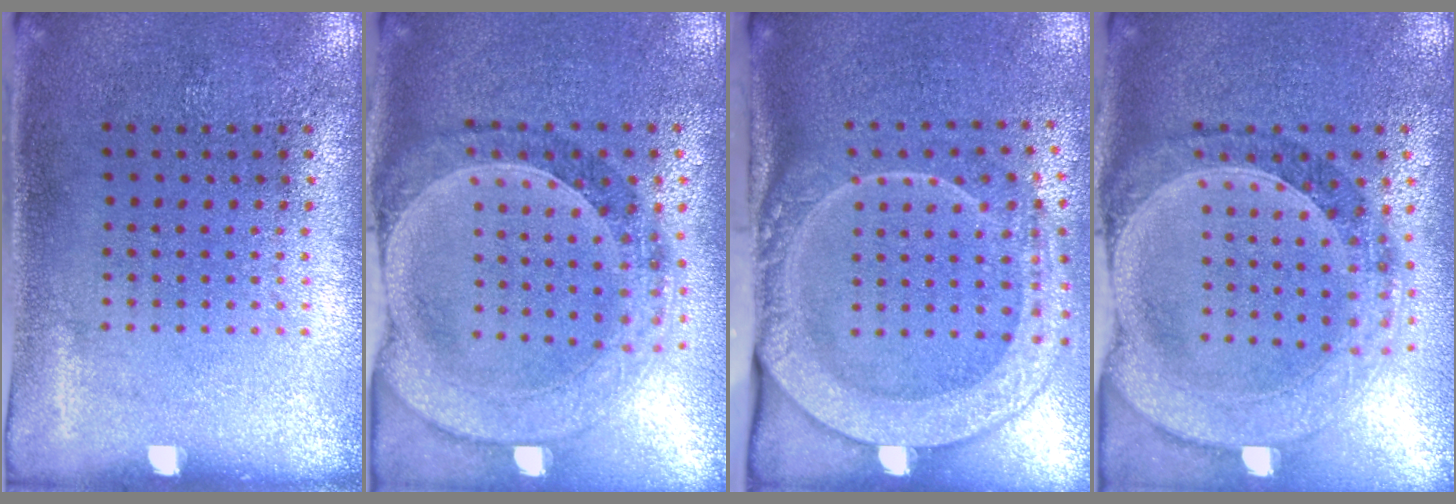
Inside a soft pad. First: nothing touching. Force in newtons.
{"total": 1.6, "press": 1.5, "slide": 0.3}
{"total": 2.7, "press": 2.1, "slide": 1.6}
{"total": 1.4, "press": 1.4, "slide": 0.3}